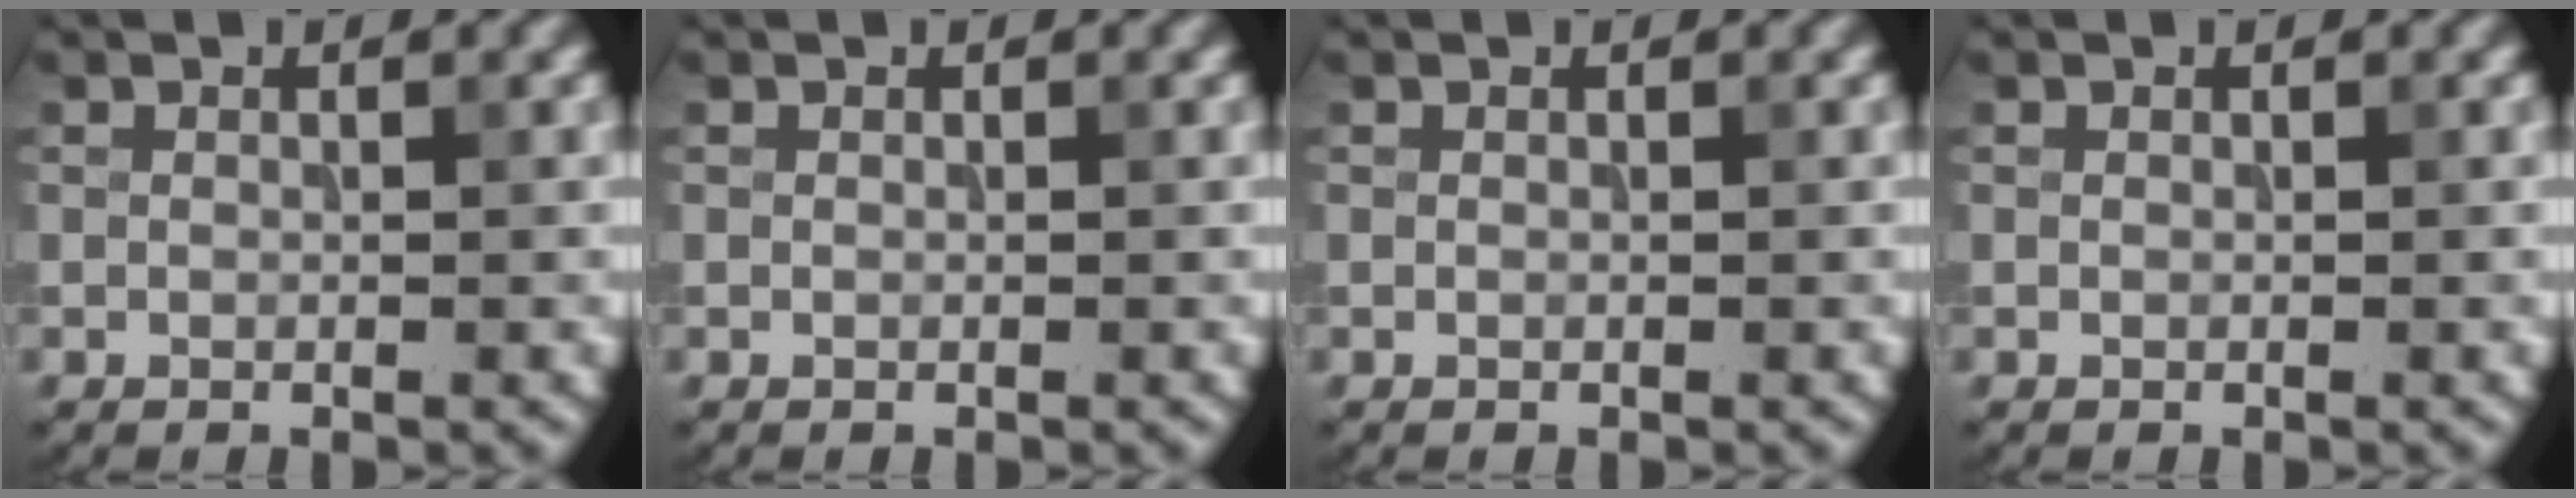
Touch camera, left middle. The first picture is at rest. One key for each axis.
{"total": 0.0}
{"total": 0.0}
{"total": 0.0}